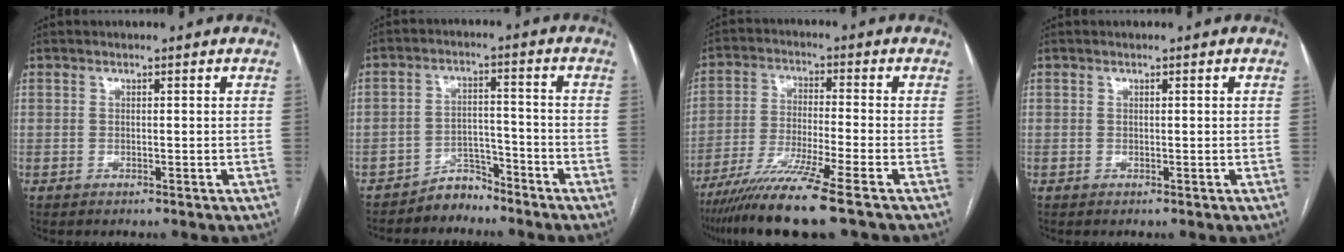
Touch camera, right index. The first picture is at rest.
{"total": 4.3, "force": [-3.9, 1.8, 0.0], "torque": [0.009, 0.011, -0.066]}
{"total": 11.5, "force": [-8.4, -1.4, 7.8], "torque": [-0.144, -0.037, -0.147]}
{"total": 0.0}